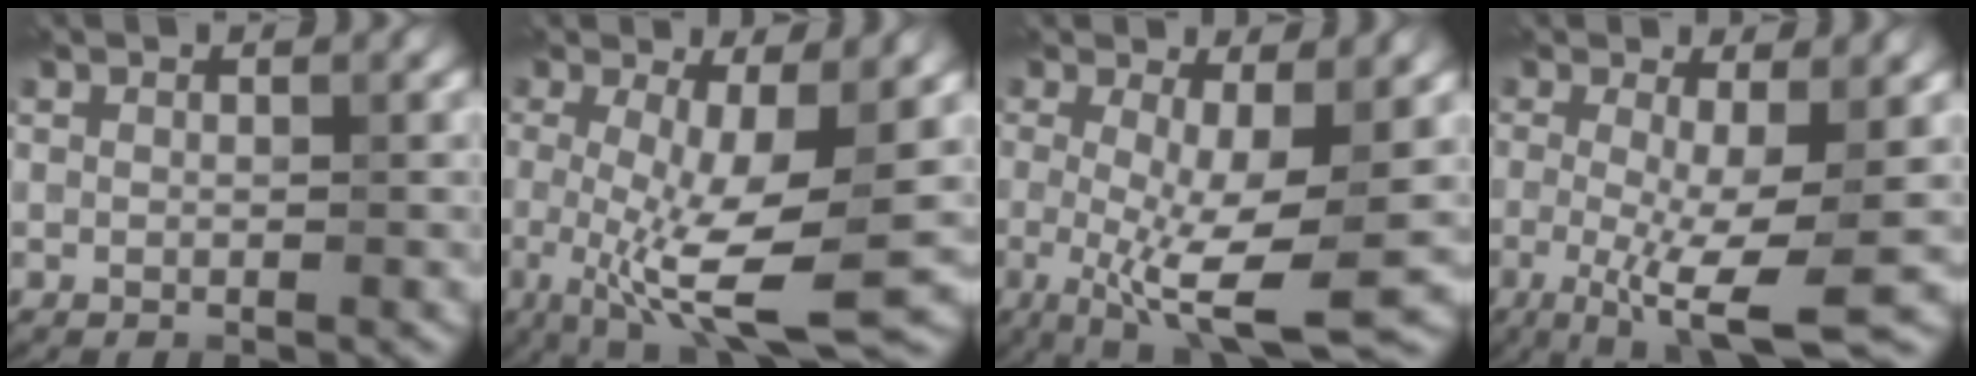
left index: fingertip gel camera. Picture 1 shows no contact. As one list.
[{"total": 9.3, "force": [-1.3, 2.4, 8.9], "torque": [-0.159, -0.021, -0.022]}, {"total": 8.7, "force": [-1.2, 2.3, 8.3], "torque": [-0.144, -0.021, -0.019]}, {"total": 7.6, "force": [-1.4, 1.7, 7.3], "torque": [-0.123, -0.021, -0.024]}]